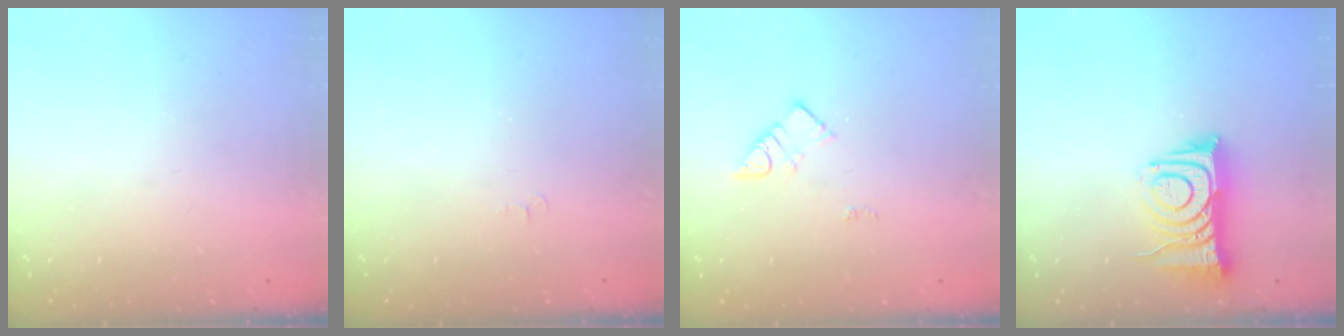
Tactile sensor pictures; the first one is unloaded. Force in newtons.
{"total": 3.6, "press": 3.6, "slide": 0.4}
{"total": 3.6, "press": 3.6, "slide": 0.4}
{"total": 11.4, "press": 11.3, "slide": 1.0}